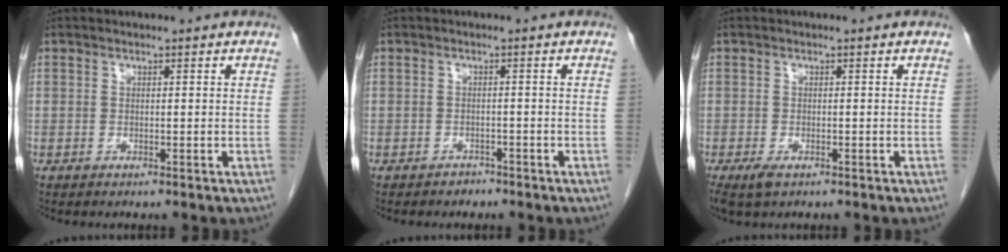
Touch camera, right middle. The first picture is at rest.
{"total": 1.3, "force": [-1.1, 0.7, 0.0], "torque": [-0.004, 0.002, -0.020]}
{"total": 2.6, "force": [-1.5, 1.1, 1.8], "torque": [-0.042, -0.007, -0.020]}